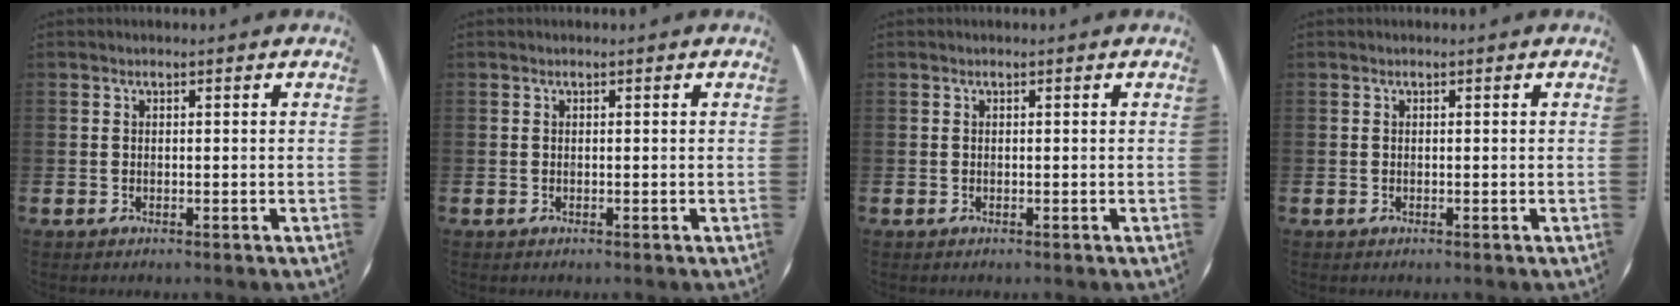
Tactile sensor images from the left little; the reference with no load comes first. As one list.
[{"total": 0.0}, {"total": 0.0}, {"total": 0.0}]